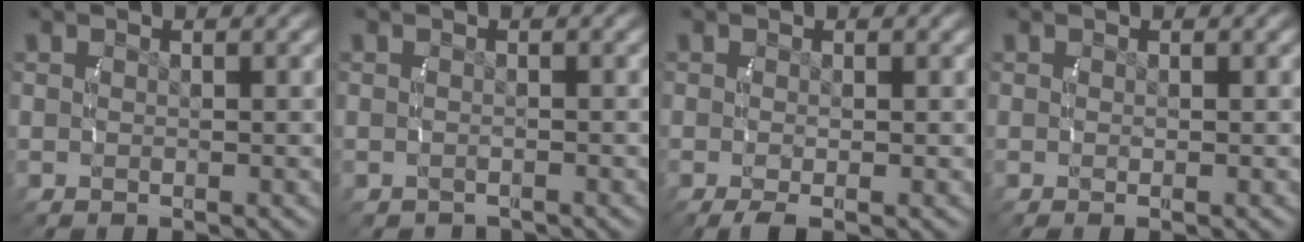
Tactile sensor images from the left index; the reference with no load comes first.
{"total": 1.1, "force": [-1.1, 0.2, -0.2], "torque": [0.001, -0.006, -0.013]}
{"total": 1.3, "force": [-0.9, 0.2, 0.9], "torque": [-0.018, -0.011, -0.009]}
{"total": 0.0}